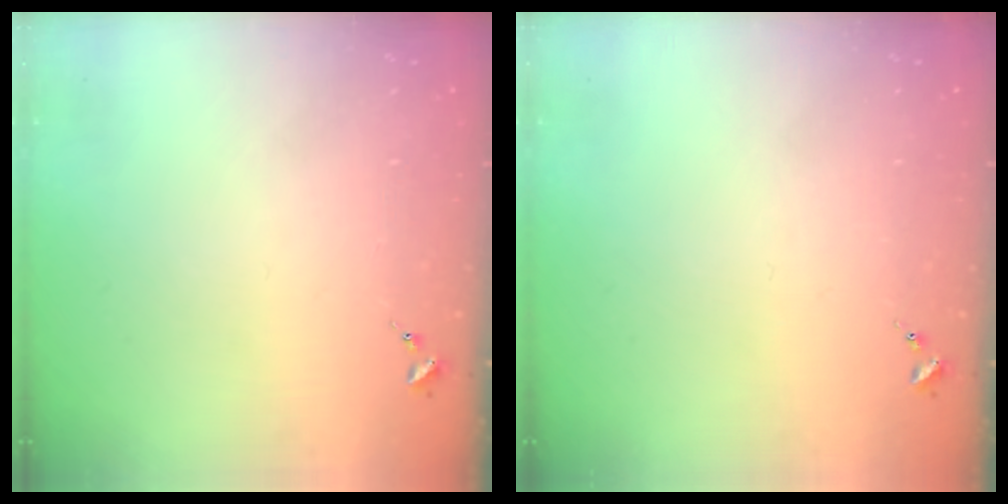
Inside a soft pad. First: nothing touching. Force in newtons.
{"total": 0.0}